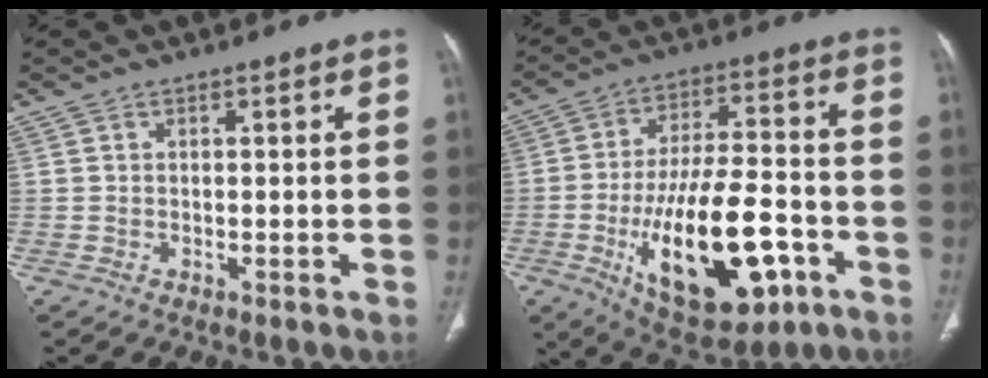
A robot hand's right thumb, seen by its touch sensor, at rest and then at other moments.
{"total": 22.9, "force": [-7.8, 10.2, 18.9], "torque": [-0.305, 0.028, -0.107]}